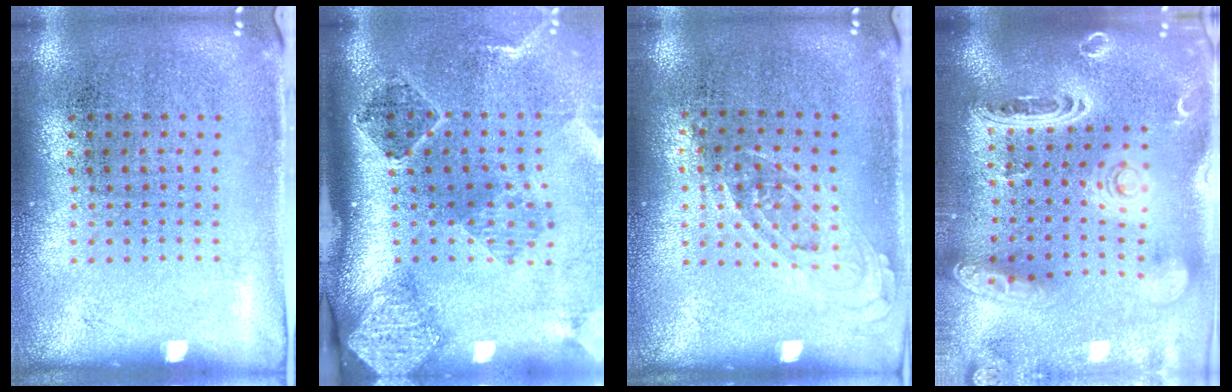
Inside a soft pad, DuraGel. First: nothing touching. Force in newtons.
{"total": 2.8, "press": 1.9, "slide": 2.1}
{"total": 0.7, "press": 0.7, "slide": 0.3}
{"total": 3.5, "press": 2.8, "slide": 2.1}